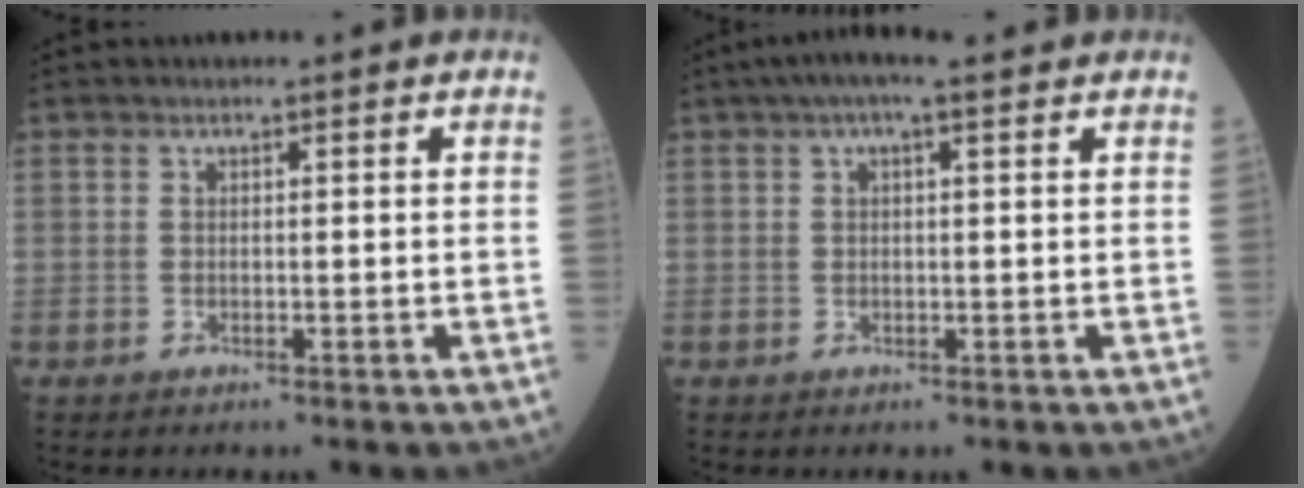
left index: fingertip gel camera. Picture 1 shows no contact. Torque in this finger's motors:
{"motor_torque": [0.52, -0.50, 0.23, 0.04]}